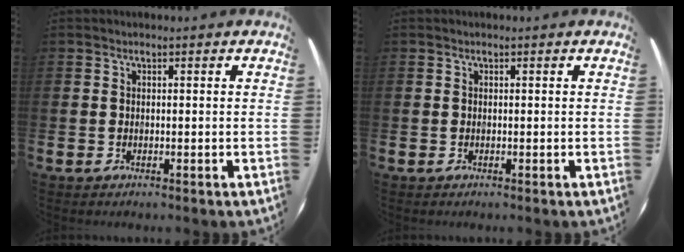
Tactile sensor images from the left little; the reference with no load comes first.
{"total": 0.0}